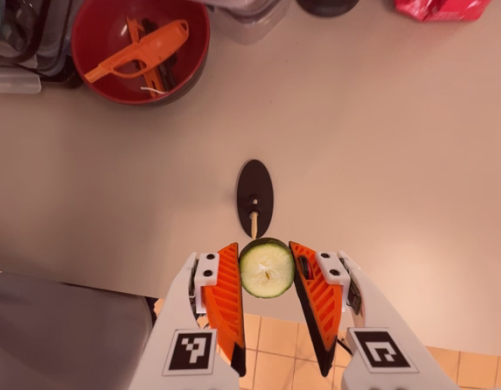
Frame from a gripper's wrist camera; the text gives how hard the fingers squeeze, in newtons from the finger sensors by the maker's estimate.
{"total": 6.4, "left": 6.1, "right": 6.7}